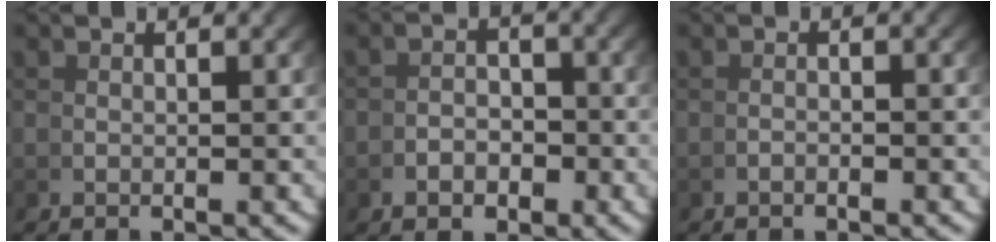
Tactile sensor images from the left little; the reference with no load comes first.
{"total": 2.1, "force": [-1.5, 1.1, 1.0], "torque": [0.002, -0.003, -0.028]}
{"total": 0.9, "force": [-0.7, -0.5, -0.2], "torque": [0.005, 0.005, -0.016]}